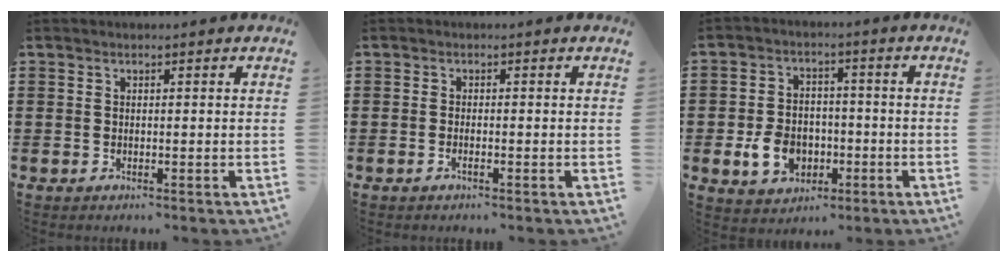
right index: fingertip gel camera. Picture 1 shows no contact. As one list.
[{"total": 0.7, "force": [-0.4, 0.1, 0.6], "torque": [-0.011, -0.005, -0.006]}, {"total": 7.5, "force": [-2.3, 5.6, 4.5], "torque": [-0.093, 0.007, -0.042]}]